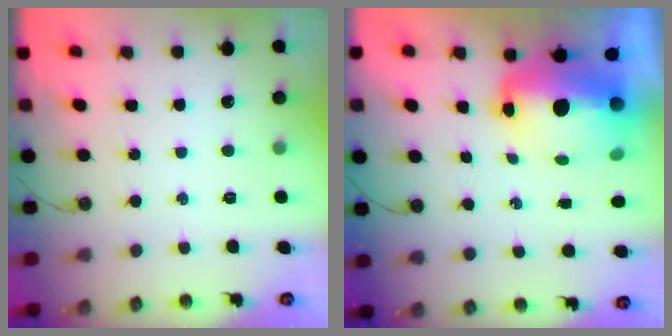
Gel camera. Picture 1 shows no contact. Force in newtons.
{"total": 14.1, "press": 14.1, "slide": 1.3}